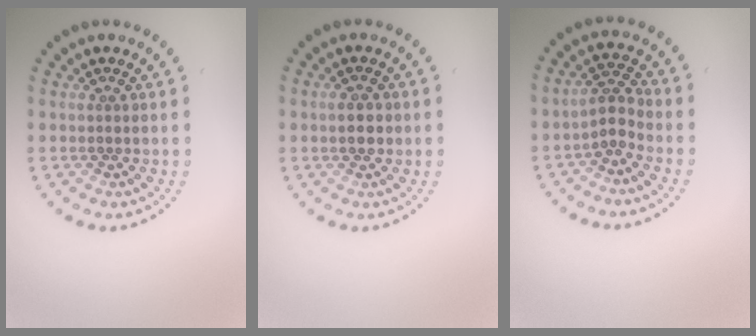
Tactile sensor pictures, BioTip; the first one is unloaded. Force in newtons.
{"total": 1.8, "press": 1.8, "slide": 0.1}
{"total": 2.1, "press": 1.6, "slide": 1.3}